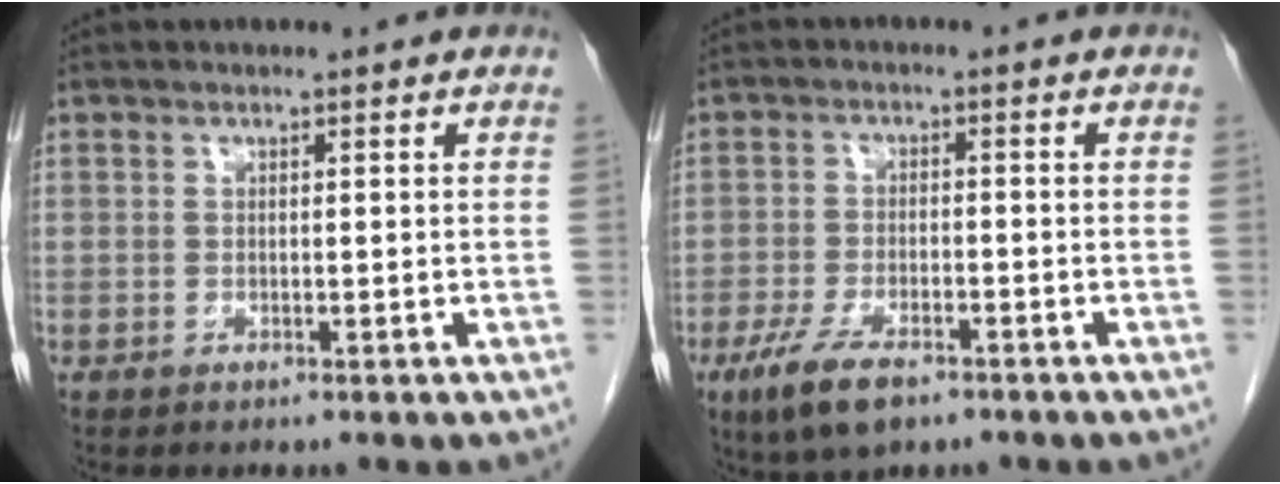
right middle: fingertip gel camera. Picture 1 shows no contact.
{"total": 7.2, "force": [-4.5, 2.5, 5.1], "torque": [-0.103, -0.013, -0.076]}